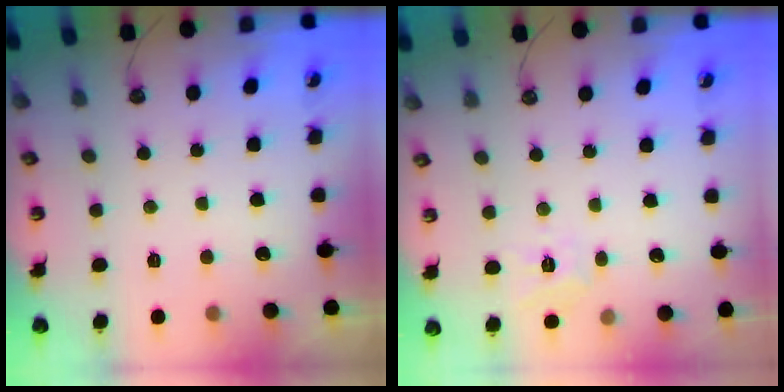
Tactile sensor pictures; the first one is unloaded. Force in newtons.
{"total": 7.0, "press": 7.0, "slide": 0.4}